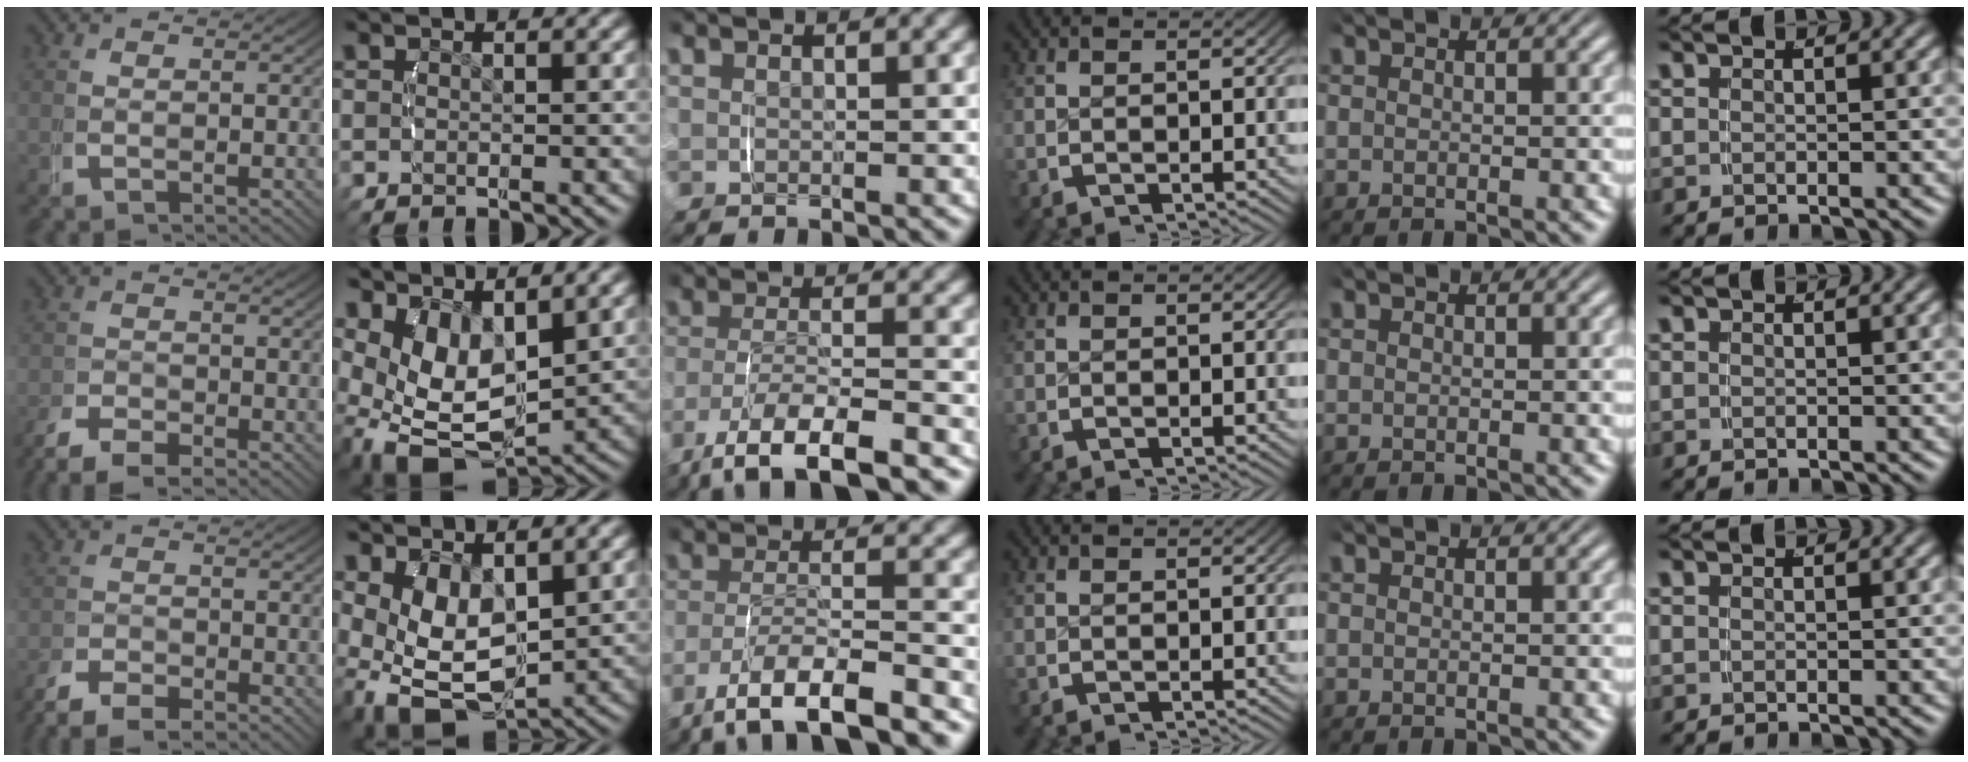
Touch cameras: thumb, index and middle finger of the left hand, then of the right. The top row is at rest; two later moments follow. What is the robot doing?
{"motion": "lift_and_place", "object": "toothpaste"}